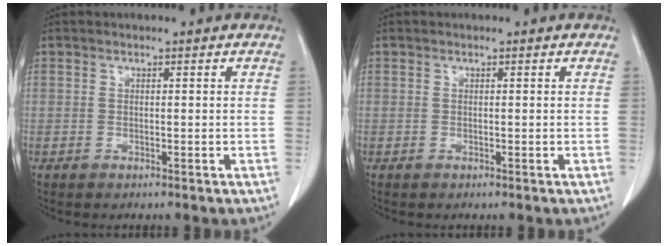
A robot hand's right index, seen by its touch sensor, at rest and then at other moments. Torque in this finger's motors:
{"motor_torque": [0.00, 0.00, 0.00, 0.00]}